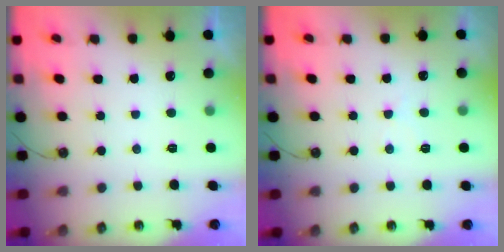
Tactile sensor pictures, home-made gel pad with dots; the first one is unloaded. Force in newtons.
{"total": 6.0, "press": 6.0, "slide": 0.9}